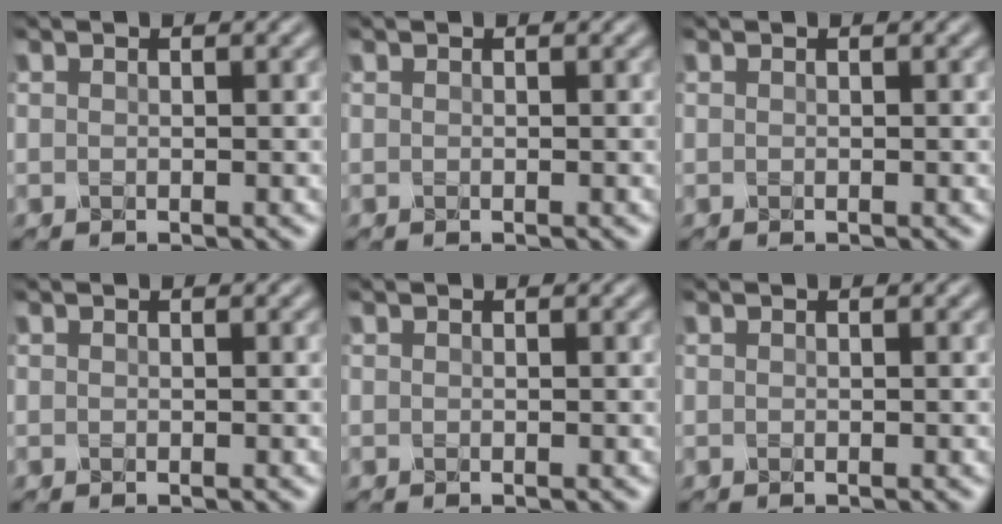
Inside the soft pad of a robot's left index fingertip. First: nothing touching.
{"total": 0.0}
{"total": 0.0}
{"total": 0.0}
{"total": 0.0}
{"total": 0.0}